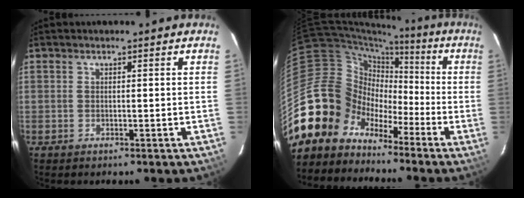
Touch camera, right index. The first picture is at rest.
{"total": 14.0, "force": [-8.7, 10.8, 1.8], "torque": [-0.069, 0.044, -0.174]}